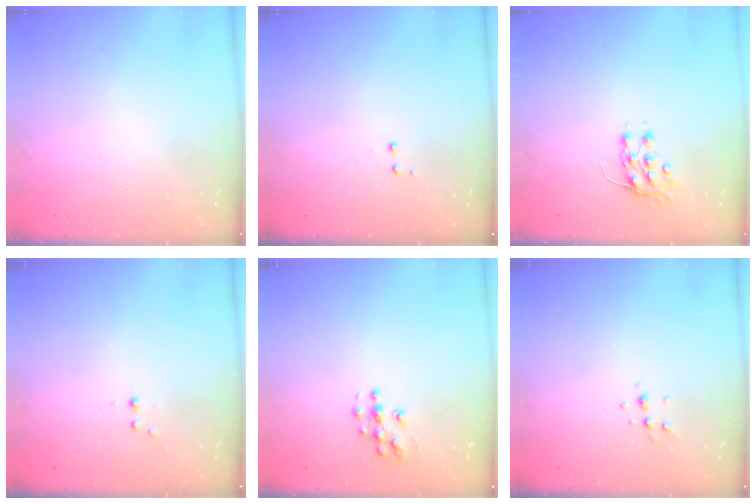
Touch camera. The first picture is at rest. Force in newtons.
{"total": 2.8, "press": 2.7, "slide": 0.5}
{"total": 7.6, "press": 7.5, "slide": 0.9}
{"total": 2.2, "press": 1.9, "slide": 1.0}
{"total": 6.1, "press": 6.1, "slide": 0.3}
{"total": 4.3, "press": 4.2, "slide": 0.9}